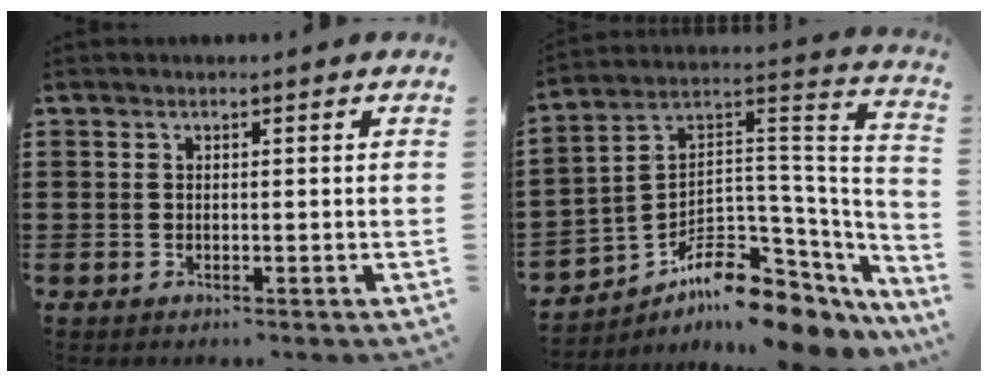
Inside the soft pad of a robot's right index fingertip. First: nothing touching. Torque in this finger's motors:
{"motor_torque": [0.34, -0.21, -0.10, -0.21]}